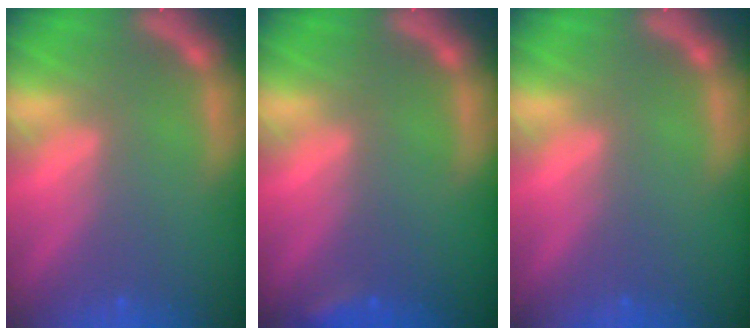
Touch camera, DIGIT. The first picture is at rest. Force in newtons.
{"total": 1.4}
{"total": 0.0}